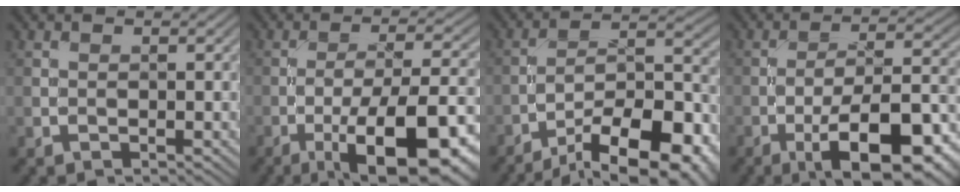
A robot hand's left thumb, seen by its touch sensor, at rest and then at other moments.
{"total": 15.1, "force": [-7.4, 4.6, 12.3], "torque": [-0.177, 0.005, -0.112]}
{"total": 18.0, "force": [-12.9, 5.9, 11.1], "torque": [-0.155, -0.017, -0.189]}
{"total": 14.6, "force": [-7.4, 4.5, 11.8], "torque": [-0.180, 0.004, -0.120]}